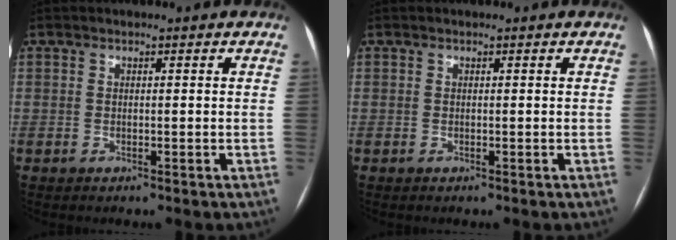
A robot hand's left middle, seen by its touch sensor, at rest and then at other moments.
{"total": 0.0}